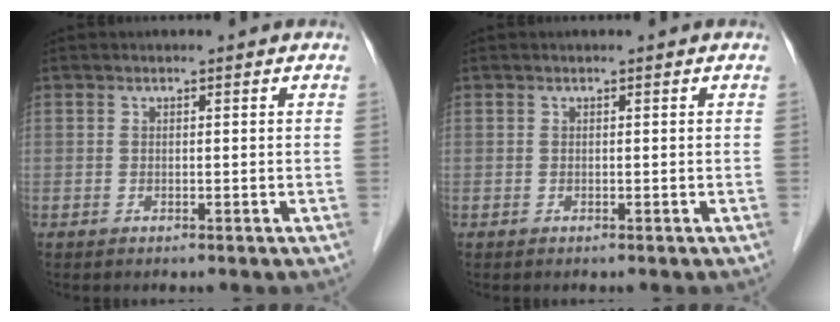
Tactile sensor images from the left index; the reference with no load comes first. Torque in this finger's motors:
{"motor_torque": [0.00, 0.00, 0.00, 0.00]}